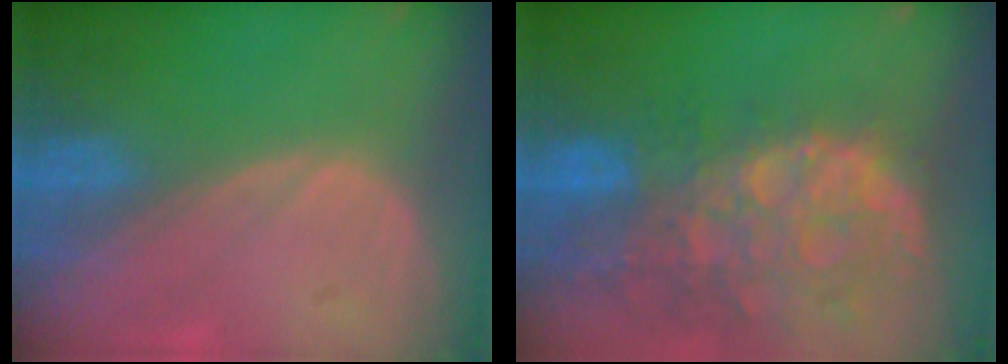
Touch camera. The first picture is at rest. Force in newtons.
{"total": 13.8, "press": 11.1, "slide": 8.1}